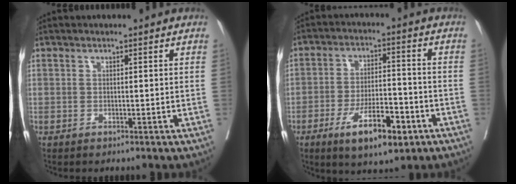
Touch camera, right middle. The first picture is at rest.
{"total": 10.1, "force": [-5.2, 3.5, 8.0], "torque": [-0.139, -0.003, -0.079]}